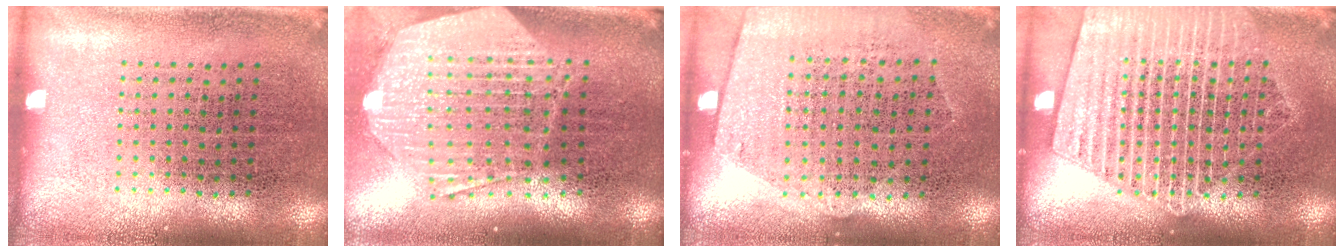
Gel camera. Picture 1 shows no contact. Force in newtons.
{"total": 3.0, "press": 2.4, "slide": 1.8}
{"total": 1.2, "press": 1.0, "slide": 0.6}
{"total": 3.9, "press": 3.8, "slide": 0.5}